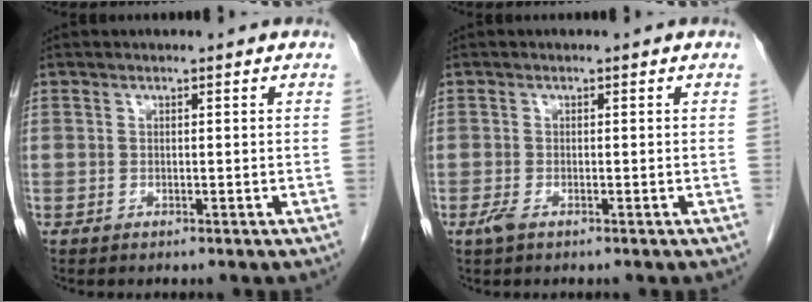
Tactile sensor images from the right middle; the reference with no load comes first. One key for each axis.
{"total": 1.3, "fx": -0.8, "fy": 0.4, "fz": 1.0, "tx": -0.027, "ty": -0.003, "tz": -0.016}